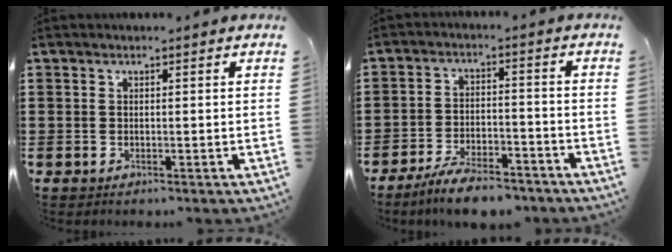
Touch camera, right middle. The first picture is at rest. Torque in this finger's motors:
{"motor_torque": [1.20, -0.94, 0.23, 0.13]}